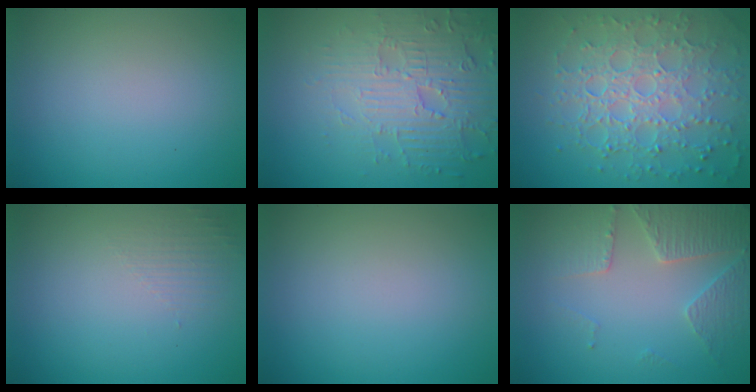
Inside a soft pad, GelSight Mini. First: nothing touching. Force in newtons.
{"total": 4.5, "press": 4.4, "slide": 0.6}
{"total": 8.1, "press": 5.7, "slide": 5.8}
{"total": 1.3, "press": 0.1, "slide": 1.3}
{"total": 0.0}
{"total": 3.7, "press": 3.5, "slide": 1.2}